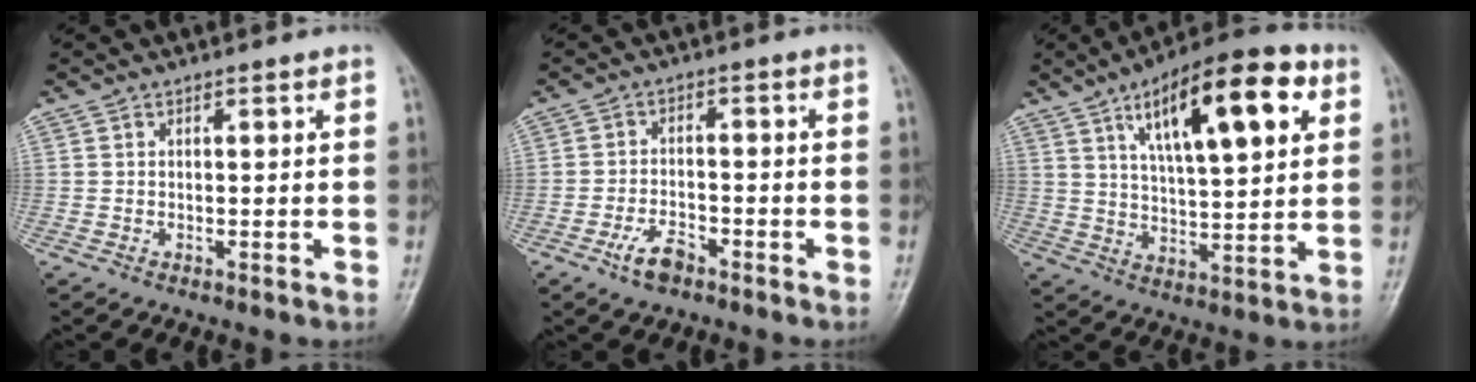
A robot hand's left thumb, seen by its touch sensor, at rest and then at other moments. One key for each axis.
{"total": 4.7, "fx": -3.1, "fy": 2.3, "fz": 2.7, "tx": -0.049, "ty": 0.018, "tz": -0.057}
{"total": 18.9, "fx": 7.8, "fy": 6.6, "fz": 15.9, "tx": -0.217, "ty": -0.011, "tz": 0.121}